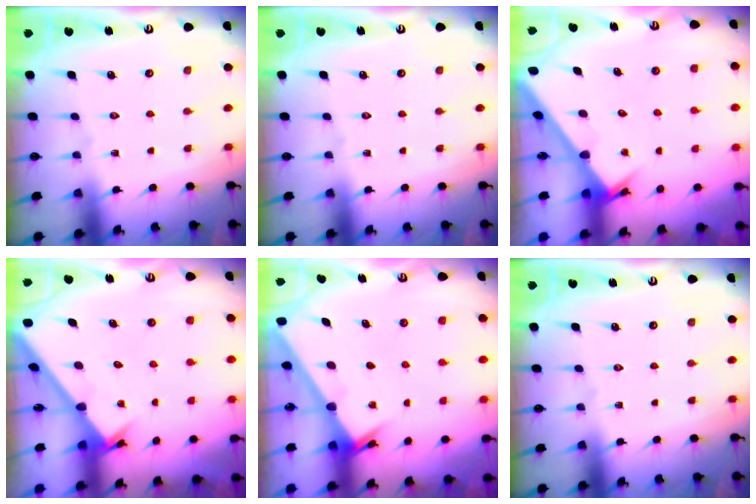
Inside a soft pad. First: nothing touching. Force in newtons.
{"total": 0.0}
{"total": 2.8, "press": 2.8, "slide": 0.1}
{"total": 1.4, "press": 1.4, "slide": 0.1}
{"total": 2.3, "press": 2.2, "slide": 0.2}
{"total": 0.0}